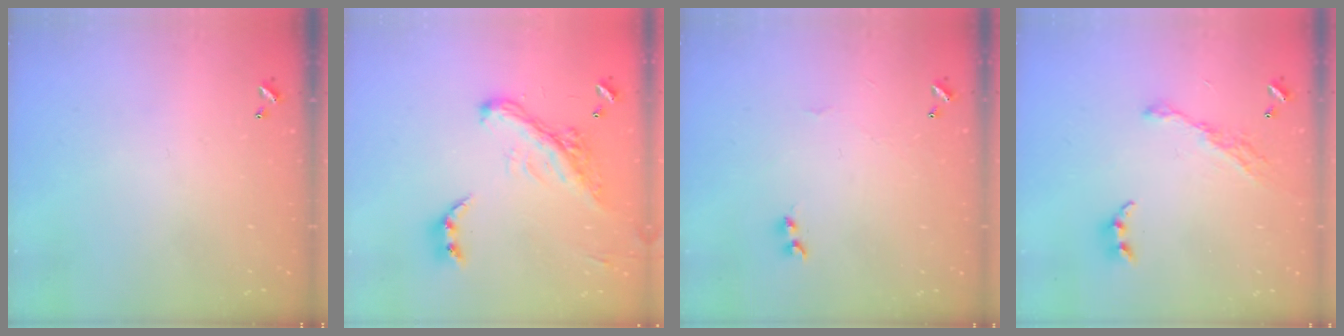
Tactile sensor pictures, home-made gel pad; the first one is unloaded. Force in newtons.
{"total": 6.3, "press": 6.1, "slide": 1.4}
{"total": 2.0, "press": 1.9, "slide": 0.6}
{"total": 10.4, "press": 10.3, "slide": 1.2}